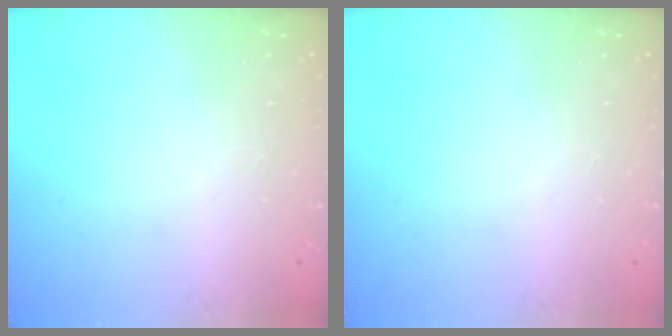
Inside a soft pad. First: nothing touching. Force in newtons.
{"total": 0.0}